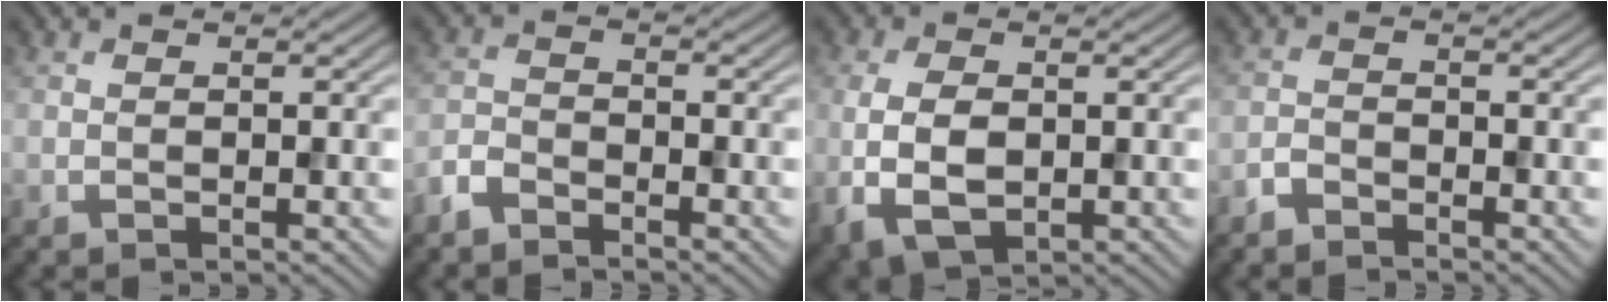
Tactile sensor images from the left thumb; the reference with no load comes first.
{"total": 2.9, "force": [-2.6, 1.0, 0.9], "torque": [-0.020, -0.004, -0.066]}
{"total": 6.1, "force": [-0.5, 3.7, 4.8], "torque": [-0.113, -0.009, -0.008]}
{"total": 2.1, "force": [-1.9, 0.6, 0.6], "torque": [-0.011, 0.000, -0.046]}